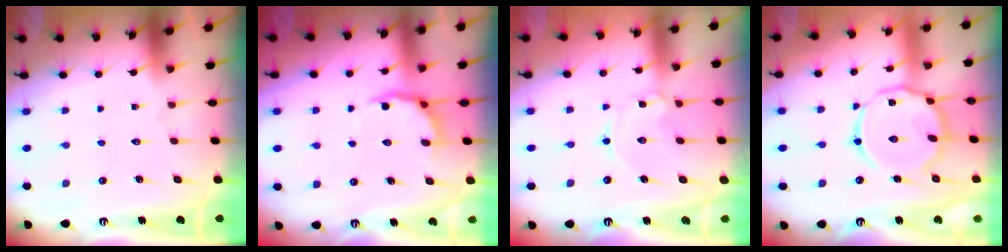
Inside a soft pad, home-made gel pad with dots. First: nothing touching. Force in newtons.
{"total": 4.9, "press": 4.2, "slide": 2.6}
{"total": 1.3, "press": 1.3, "slide": 0.0}
{"total": 13.1, "press": 13.1, "slide": 1.0}